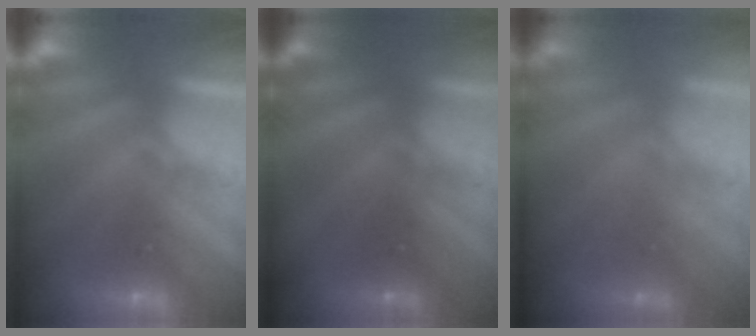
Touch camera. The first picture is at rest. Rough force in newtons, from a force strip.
{"total": 2.1}
{"total": 1.4}